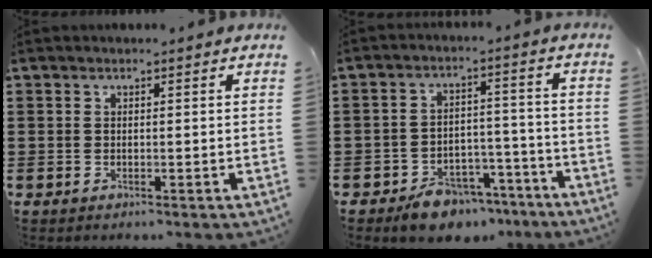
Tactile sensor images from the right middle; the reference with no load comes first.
{"total": 6.4, "force": [-5.5, 2.7, 1.9], "torque": [-0.022, 0.030, -0.100]}